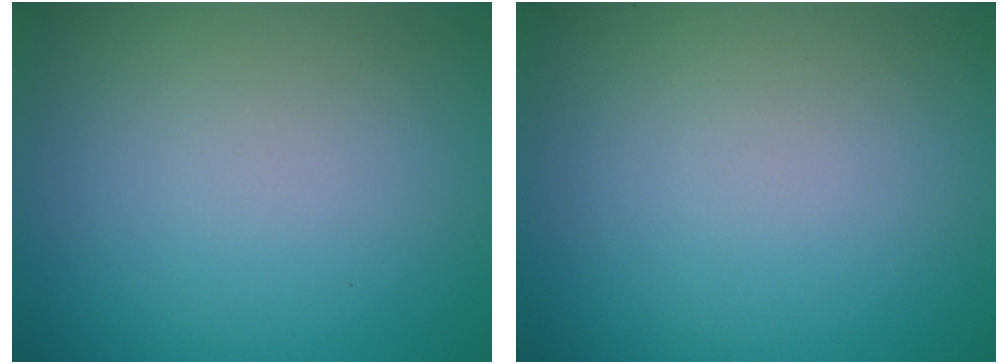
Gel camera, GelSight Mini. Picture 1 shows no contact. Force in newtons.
{"total": 0.0}